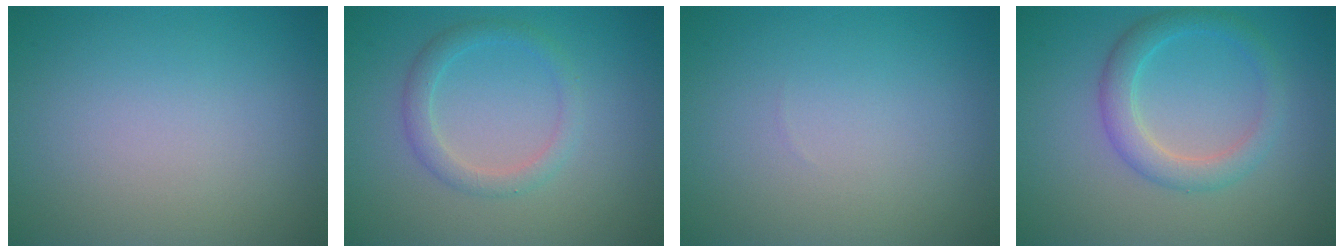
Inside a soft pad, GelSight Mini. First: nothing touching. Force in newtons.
{"total": 2.1, "press": 2.1, "slide": 0.1}
{"total": 0.0}
{"total": 3.0, "press": 3.0, "slide": 0.1}